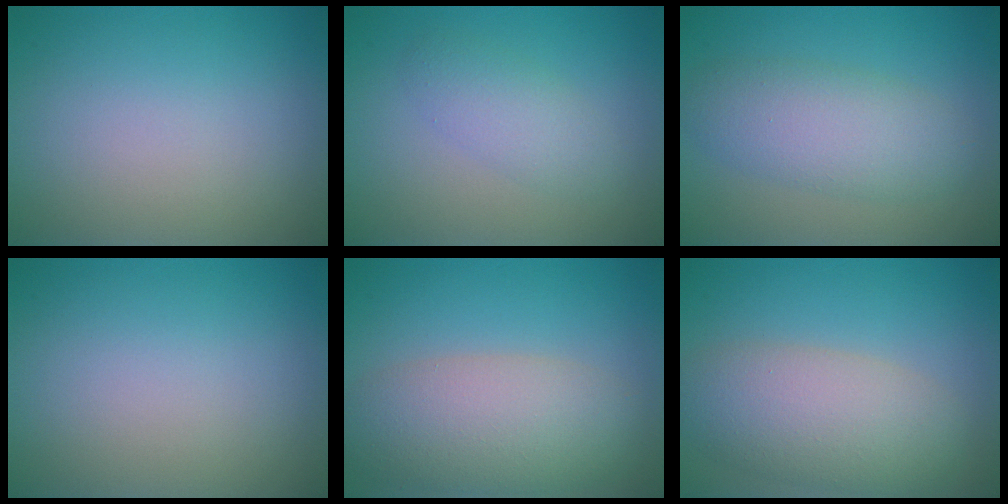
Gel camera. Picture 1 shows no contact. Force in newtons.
{"total": 2.5, "press": 2.5, "slide": 0.1}
{"total": 4.8, "press": 4.8, "slide": 0.1}
{"total": 0.0}
{"total": 6.6, "press": 6.6, "slide": 0.4}
{"total": 6.4, "press": 6.4, "slide": 0.3}